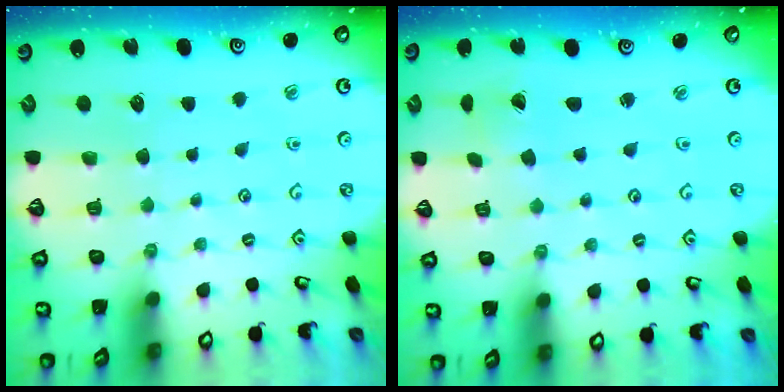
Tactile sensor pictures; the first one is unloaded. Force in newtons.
{"total": 1.2, "press": 1.2, "slide": 0.4}